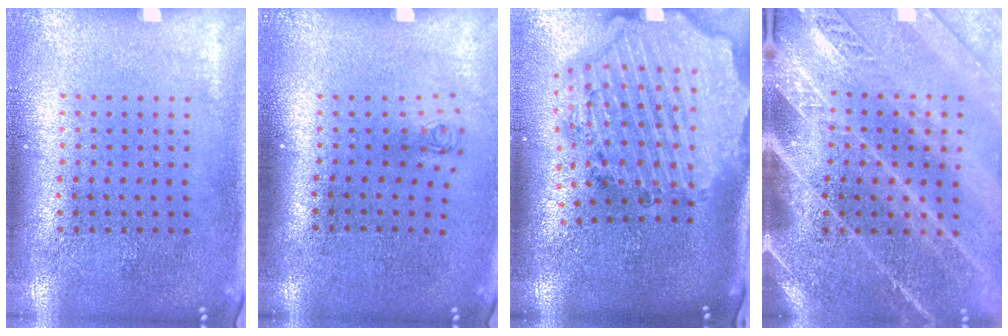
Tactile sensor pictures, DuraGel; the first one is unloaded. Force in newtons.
{"total": 0.7, "press": 0.3, "slide": 0.7}
{"total": 4.1, "press": 3.3, "slide": 2.4}
{"total": 3.6, "press": 3.1, "slide": 1.9}